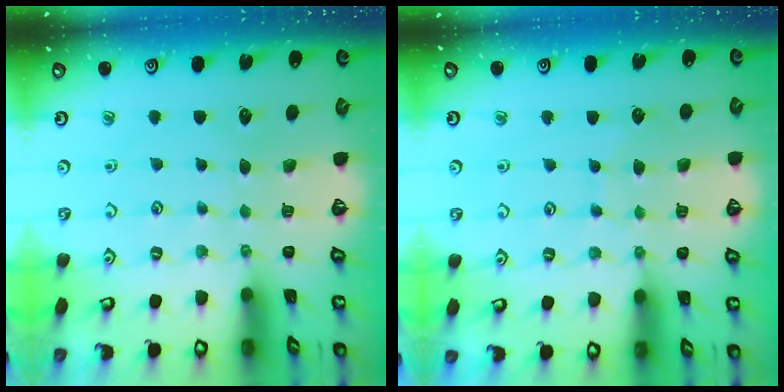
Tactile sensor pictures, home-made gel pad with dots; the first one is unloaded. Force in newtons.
{"total": 6.2, "press": 6.2, "slide": 0.5}